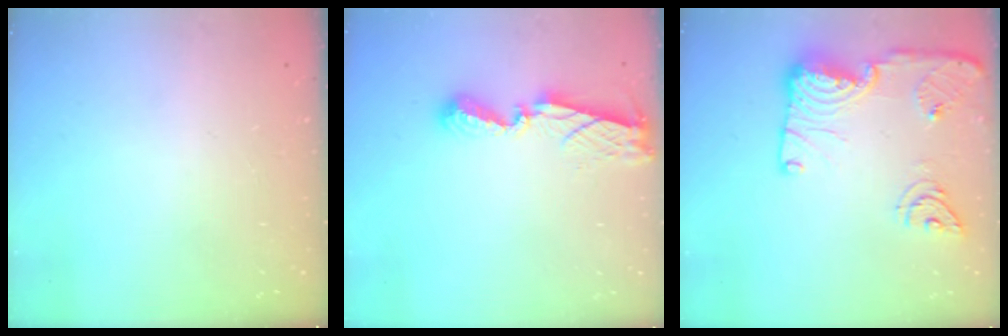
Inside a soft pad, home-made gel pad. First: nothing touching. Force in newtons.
{"total": 7.5, "press": 7.5, "slide": 0.5}
{"total": 18.3, "press": 18.2, "slide": 2.0}